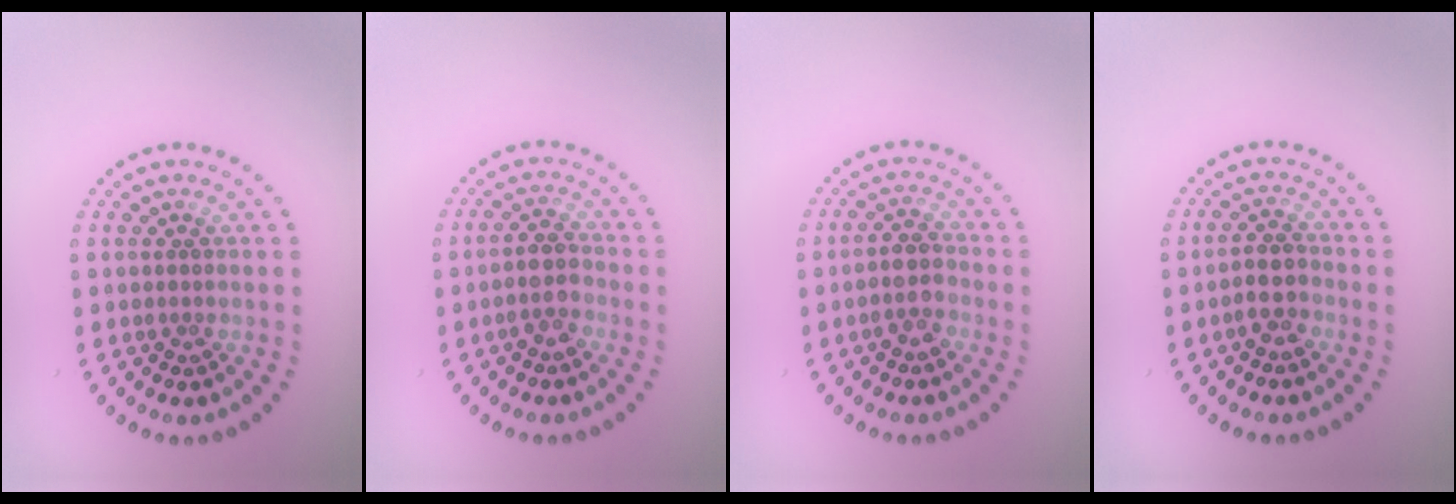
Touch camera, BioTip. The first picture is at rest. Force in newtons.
{"total": 2.2, "press": 2.1, "slide": 0.6}
{"total": 2.2, "press": 2.1, "slide": 0.6}
{"total": 2.3, "press": 2.1, "slide": 0.9}